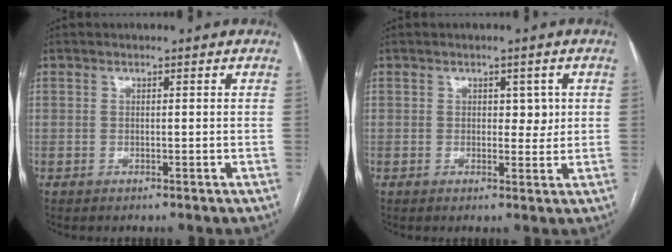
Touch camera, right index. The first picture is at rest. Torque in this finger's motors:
{"motor_torque": [0.07, 0.17, -0.02, 0.00]}